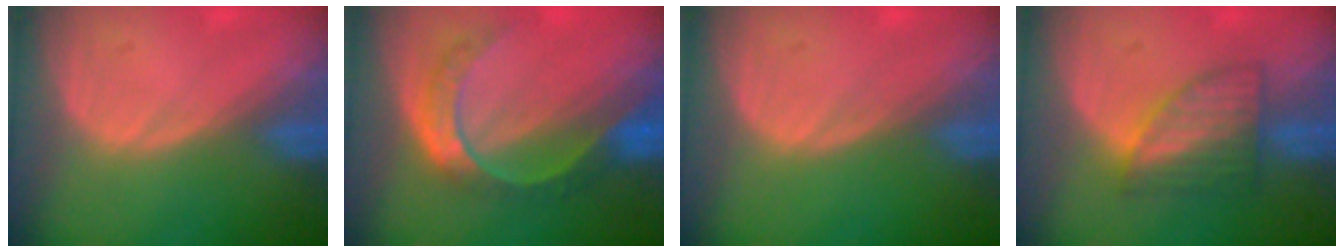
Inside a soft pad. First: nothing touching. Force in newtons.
{"total": 8.0, "press": 6.7, "slide": 4.4}
{"total": 0.0}
{"total": 5.9, "press": 5.9, "slide": 0.4}